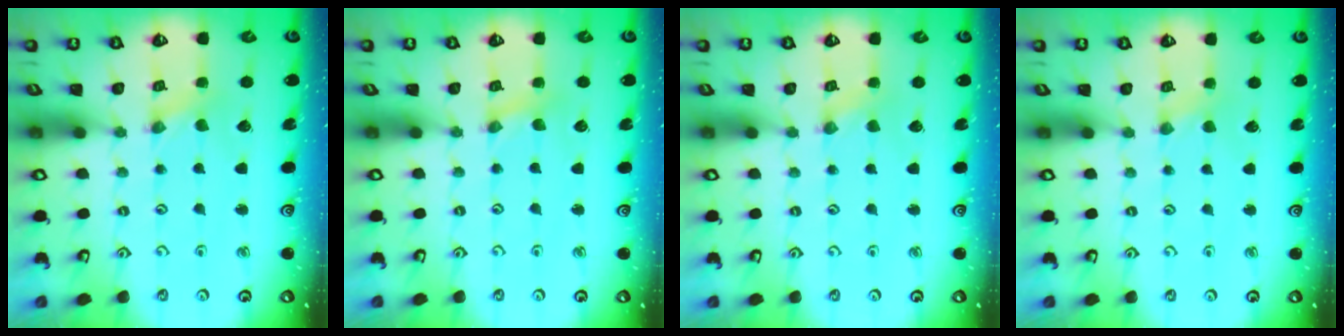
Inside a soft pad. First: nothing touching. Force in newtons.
{"total": 0.6, "press": 0.6, "slide": 0.1}
{"total": 0.0}
{"total": 1.3, "press": 1.3, "slide": 0.2}